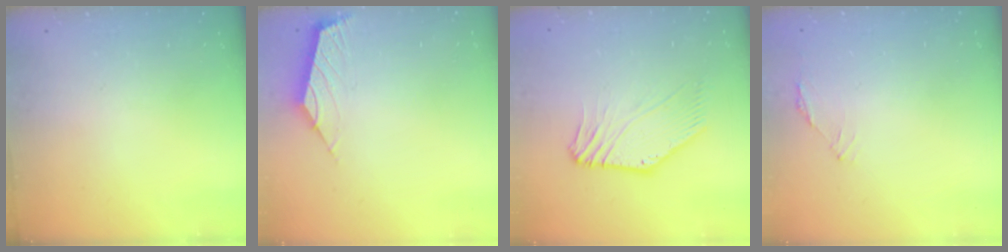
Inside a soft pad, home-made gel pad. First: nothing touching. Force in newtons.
{"total": 2.5, "press": 2.5, "slide": 0.6}
{"total": 0.6, "press": 0.4, "slide": 0.4}
{"total": 1.2, "press": 1.0, "slide": 0.5}